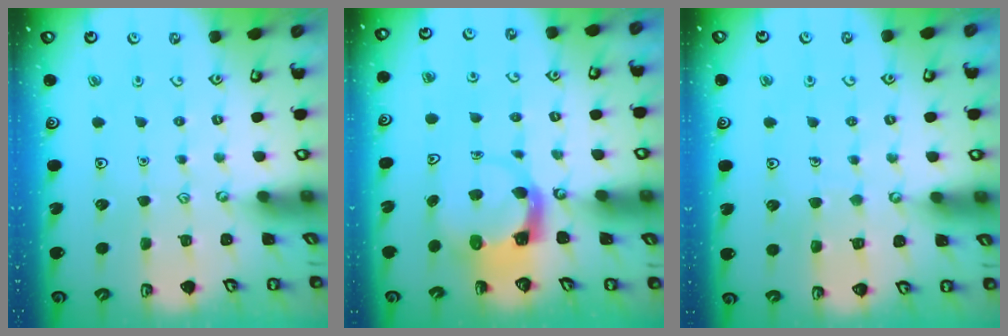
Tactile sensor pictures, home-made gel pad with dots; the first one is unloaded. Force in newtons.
{"total": 3.9, "press": 3.9, "slide": 0.6}
{"total": 5.6, "press": 5.6, "slide": 0.5}